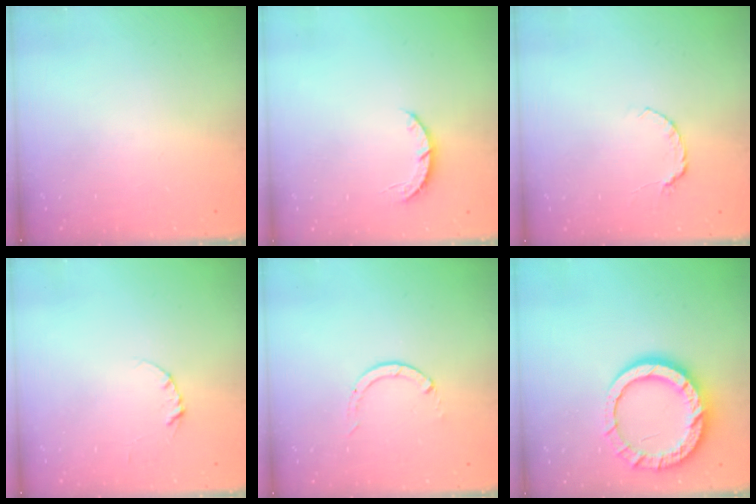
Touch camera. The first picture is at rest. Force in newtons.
{"total": 3.2, "press": 3.2, "slide": 0.4}
{"total": 3.3, "press": 3.3, "slide": 0.3}
{"total": 3.4, "press": 3.4, "slide": 0.3}
{"total": 0.0}
{"total": 15.0, "press": 14.9, "slide": 1.3}